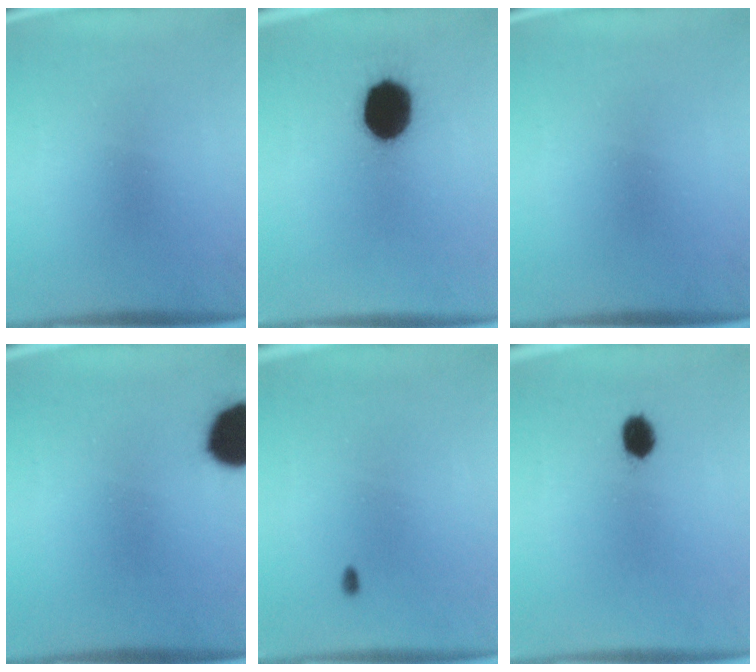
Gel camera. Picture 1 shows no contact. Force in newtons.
{"total": 16.2}
{"total": 0.0}
{"total": 14.1}
{"total": 0.7}
{"total": 4.1}